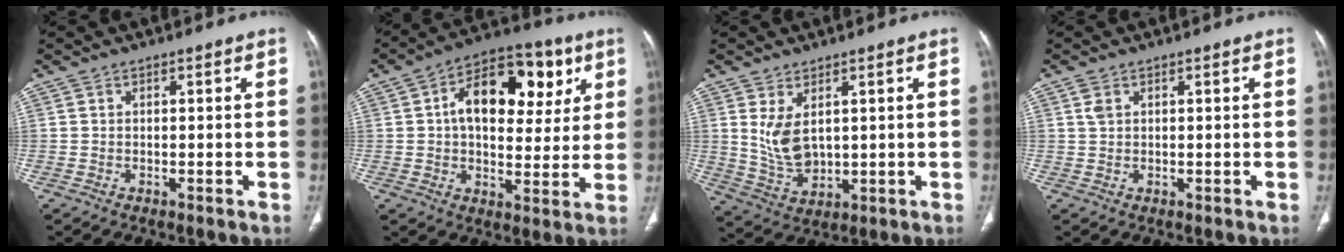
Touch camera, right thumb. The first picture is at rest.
{"total": 17.9, "force": [5.3, 10.8, 13.3], "torque": [-0.152, 0.010, 0.074]}
{"total": 7.4, "force": [2.1, 4.1, 5.7], "torque": [-0.104, -0.018, 0.060]}
{"total": 1.6, "force": [0.8, 0.9, 1.1], "torque": [-0.026, 0.006, 0.023]}